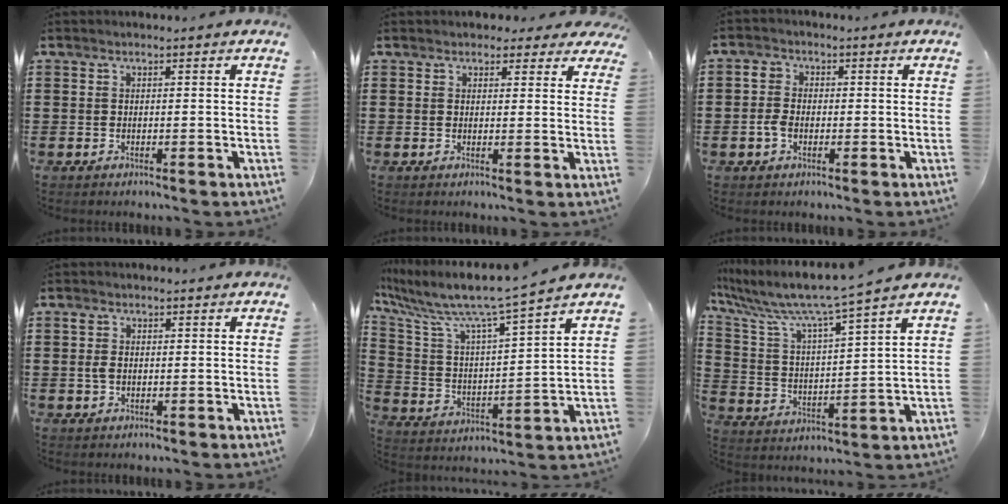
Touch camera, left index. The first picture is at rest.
{"total": 2.7, "force": [2.3, 1.1, 0.7], "torque": [-0.007, -0.006, 0.039]}
{"total": 3.2, "force": [-0.7, 2.6, 1.8], "torque": [-0.051, 0.002, -0.019]}
{"total": 1.8, "force": [0.0, 1.3, 1.3], "torque": [-0.035, 0.003, -0.004]}
{"total": 8.4, "force": [7.3, 0.0, 4.3], "torque": [-0.117, -0.054, 0.115]}
{"total": 7.6, "force": [6.5, -0.2, 3.9], "torque": [-0.107, -0.044, 0.102]}